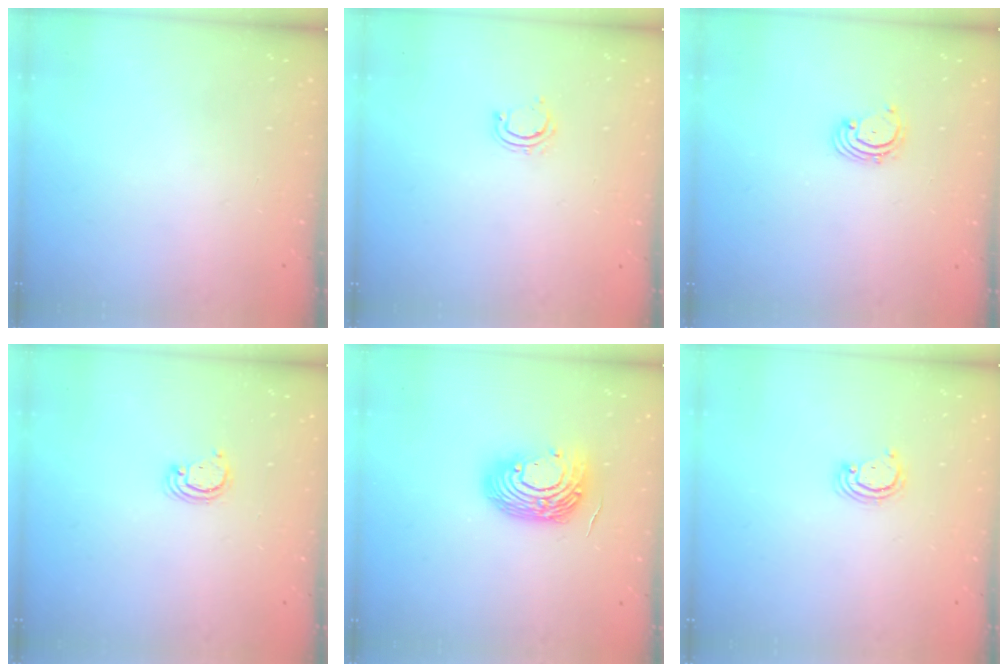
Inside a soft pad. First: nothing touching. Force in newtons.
{"total": 4.1, "press": 4.0, "slide": 1.0}
{"total": 1.9, "press": 1.8, "slide": 0.2}
{"total": 2.3, "press": 2.3, "slide": 0.2}
{"total": 12.6, "press": 12.5, "slide": 1.7}
{"total": 2.9, "press": 2.8, "slide": 0.3}